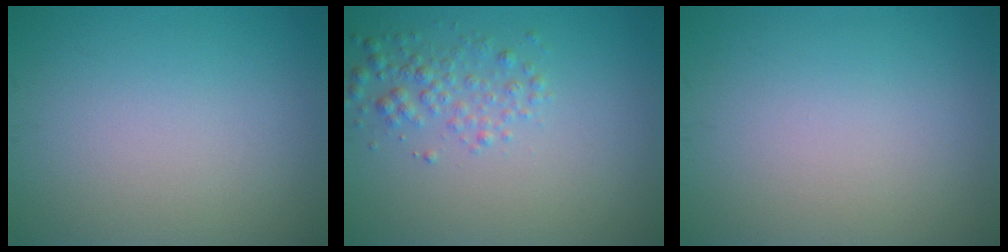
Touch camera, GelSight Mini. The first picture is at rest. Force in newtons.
{"total": 2.3, "press": 2.3, "slide": 0.0}
{"total": 0.0}